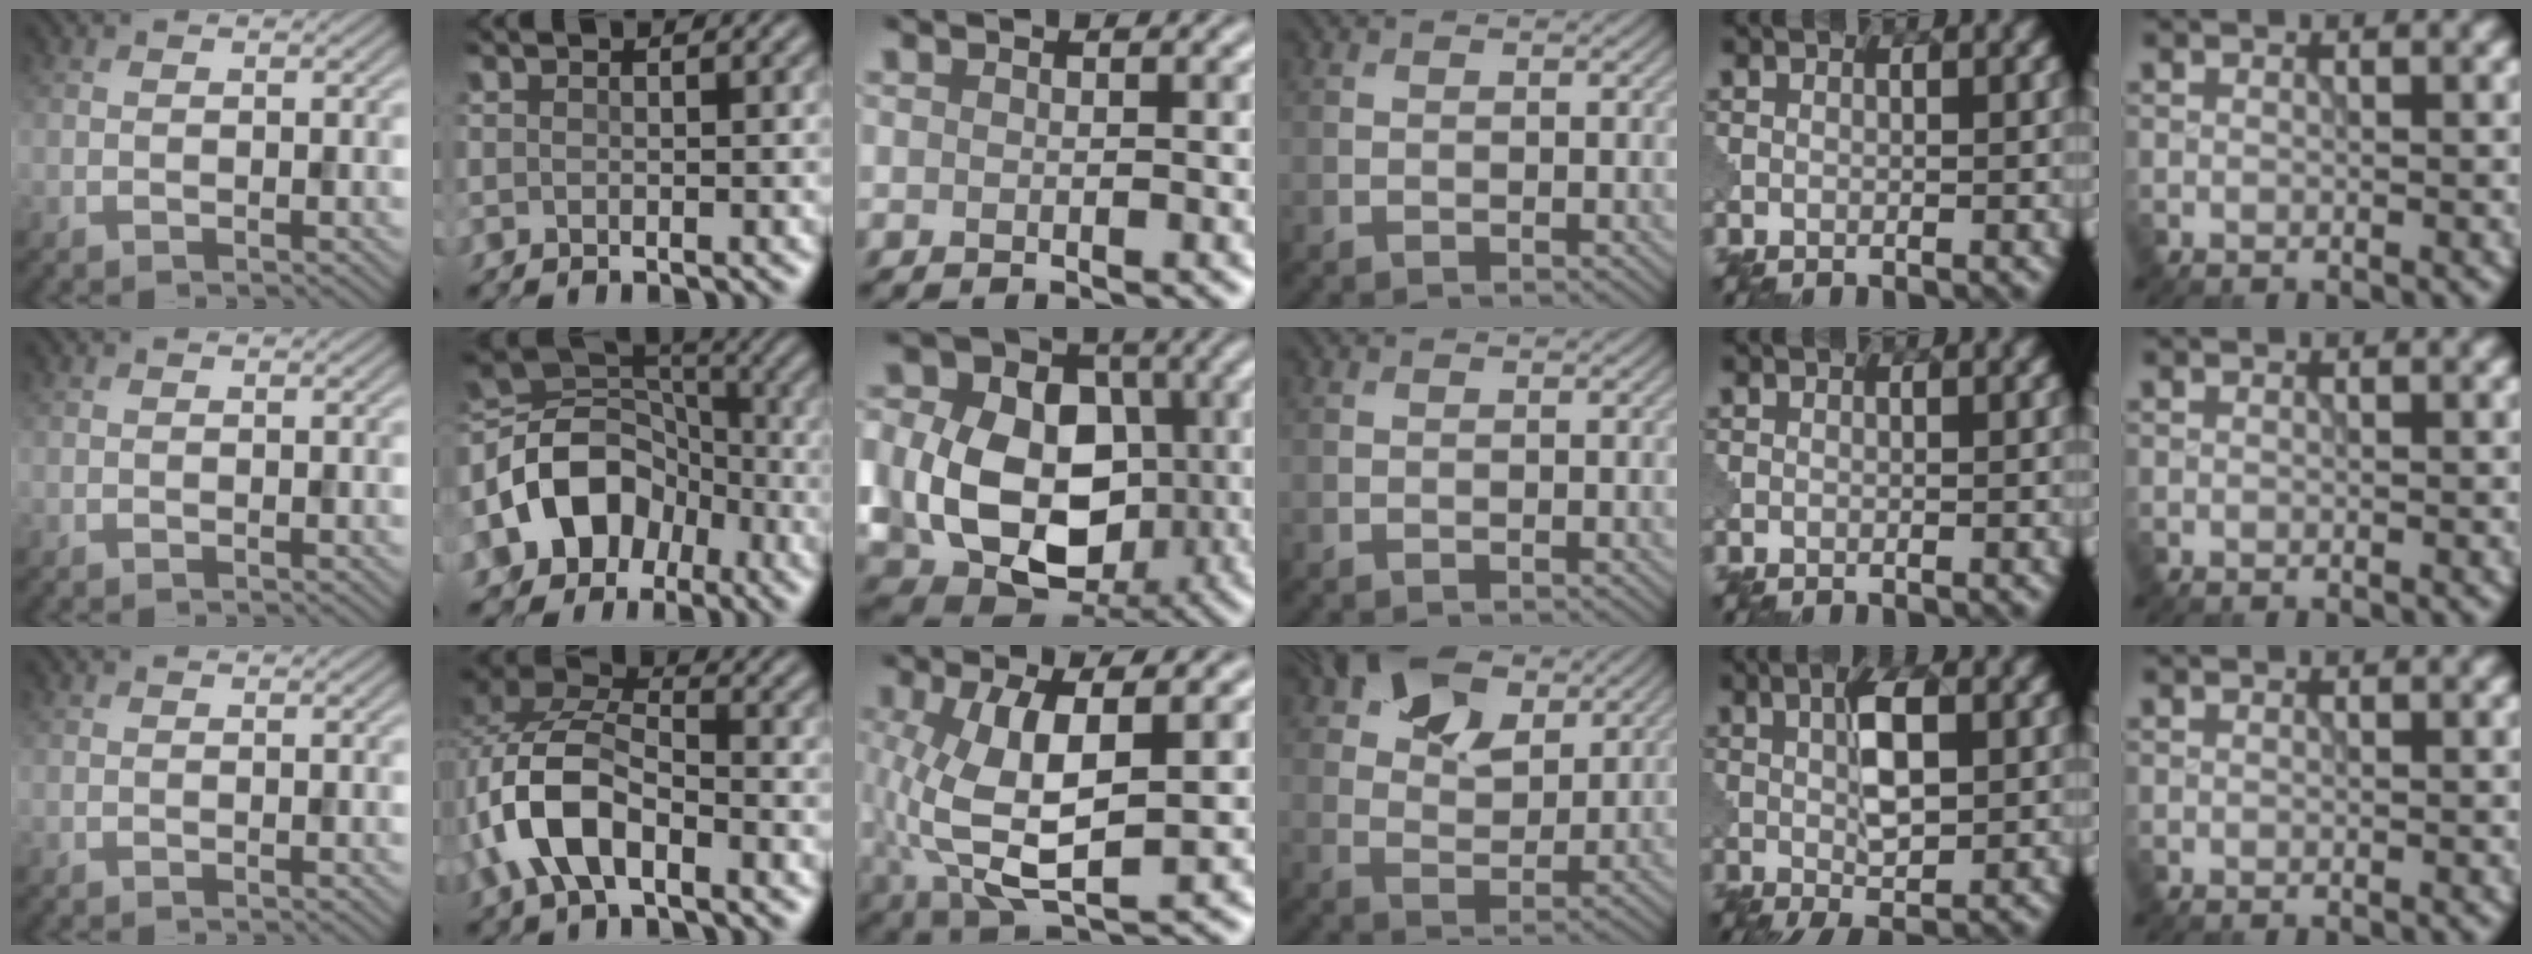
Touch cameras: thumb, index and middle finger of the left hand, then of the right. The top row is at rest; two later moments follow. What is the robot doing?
{"motion": "disassemble", "object": "puzzle pieces"}